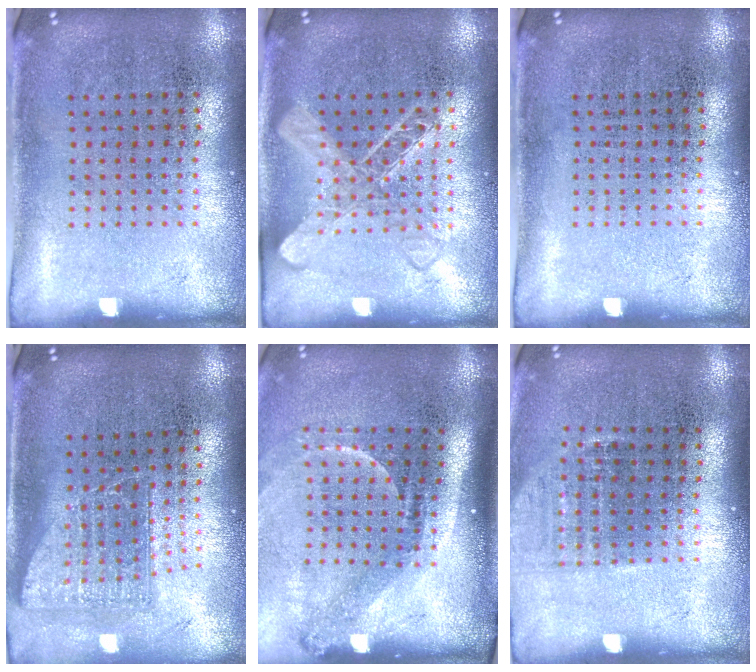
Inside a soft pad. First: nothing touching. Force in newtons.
{"total": 1.5, "press": 1.5, "slide": 0.3}
{"total": 0.0}
{"total": 1.7, "press": 1.3, "slide": 1.1}
{"total": 2.2, "press": 1.5, "slide": 1.6}
{"total": 0.9, "press": 0.8, "slide": 0.4}